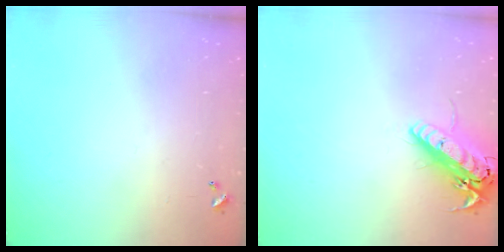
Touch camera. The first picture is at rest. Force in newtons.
{"total": 16.5, "press": 16.3, "slide": 3.0}